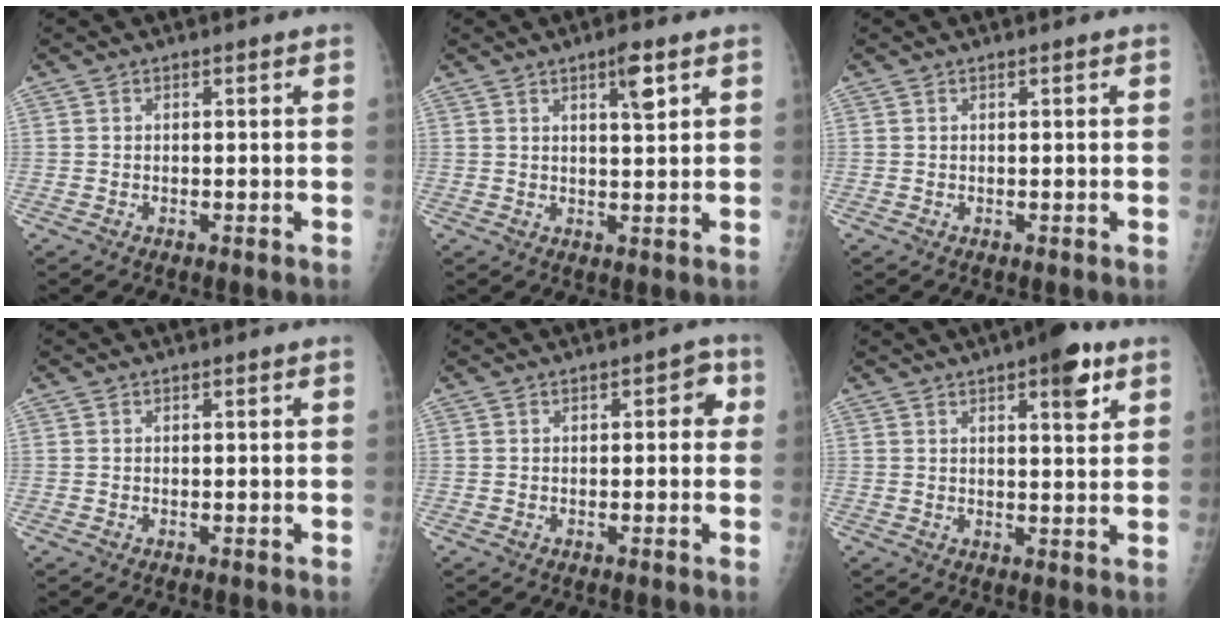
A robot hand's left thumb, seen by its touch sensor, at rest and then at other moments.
{"total": 4.2, "force": [2.3, 1.0, 3.4], "torque": [-0.049, -0.013, 0.035]}
{"total": 0.0}
{"total": 0.0}
{"total": 3.1, "force": [0.6, 1.9, 2.4], "torque": [-0.003, 0.007, -0.004]}
{"total": 7.4, "force": [4.1, 2.3, 5.8], "torque": [-0.063, -0.016, 0.051]}